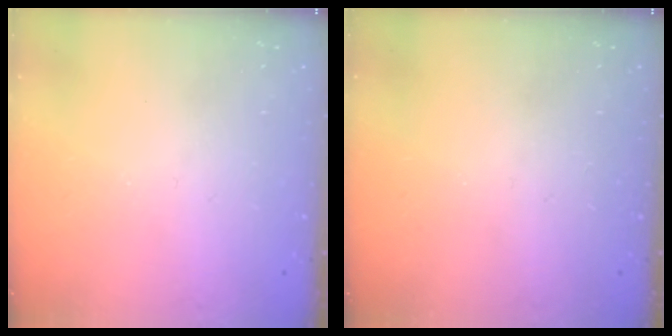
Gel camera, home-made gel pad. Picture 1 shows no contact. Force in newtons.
{"total": 0.0}